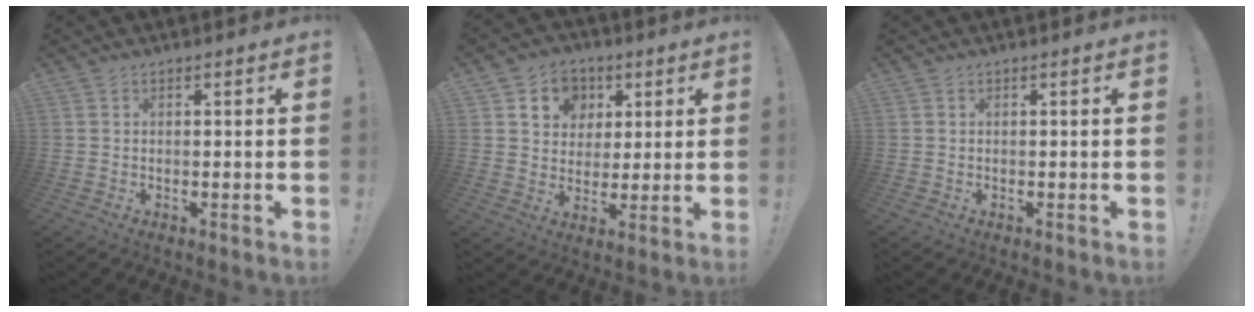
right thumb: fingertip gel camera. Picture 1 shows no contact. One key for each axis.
{"total": 9.6, "fx": 3.6, "fy": 8.4, "fz": 2.6, "tx": -0.038, "ty": -0.017, "tz": 0.073}
{"total": 0.0}